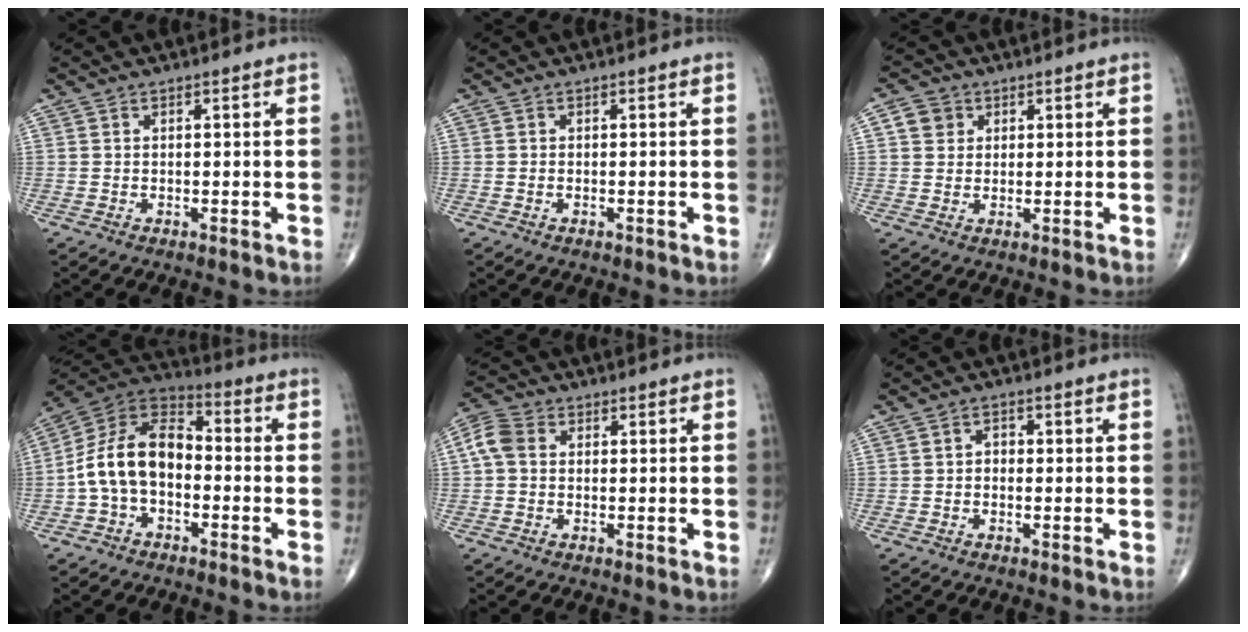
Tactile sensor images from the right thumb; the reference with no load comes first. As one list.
[{"total": 0.0}, {"total": 3.9, "force": [1.3, 3.5, 1.2], "torque": [-0.006, 0.001, 0.018]}, {"total": 13.9, "force": [-2.4, 9.0, 10.3], "torque": [-0.177, 0.046, -0.057]}, {"total": 5.2, "force": [0.5, 4.0, 3.3], "torque": [-0.075, 0.018, 0.002]}, {"total": 1.8, "force": [-0.1, 1.4, 1.1], "torque": [-0.003, 0.009, -0.008]}]